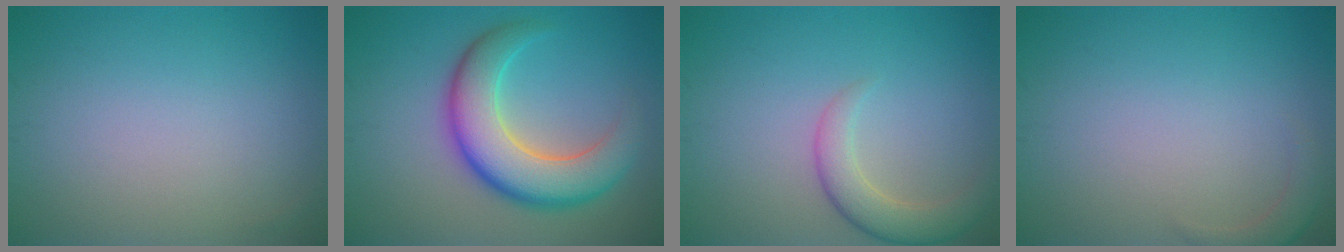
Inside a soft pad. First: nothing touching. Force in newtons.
{"total": 8.0, "press": 8.0, "slide": 0.6}
{"total": 3.4, "press": 3.4, "slide": 0.3}
{"total": 1.6, "press": 1.6, "slide": 0.3}